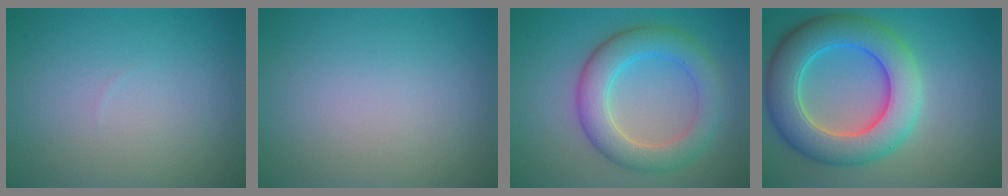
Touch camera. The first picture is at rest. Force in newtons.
{"total": 0.0}
{"total": 5.8, "press": 5.8, "slide": 0.2}
{"total": 9.0, "press": 9.0, "slide": 0.5}